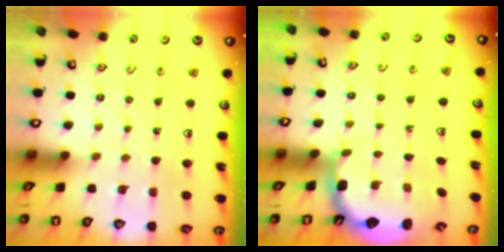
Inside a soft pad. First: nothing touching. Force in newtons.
{"total": 2.6, "press": 2.2, "slide": 1.3}